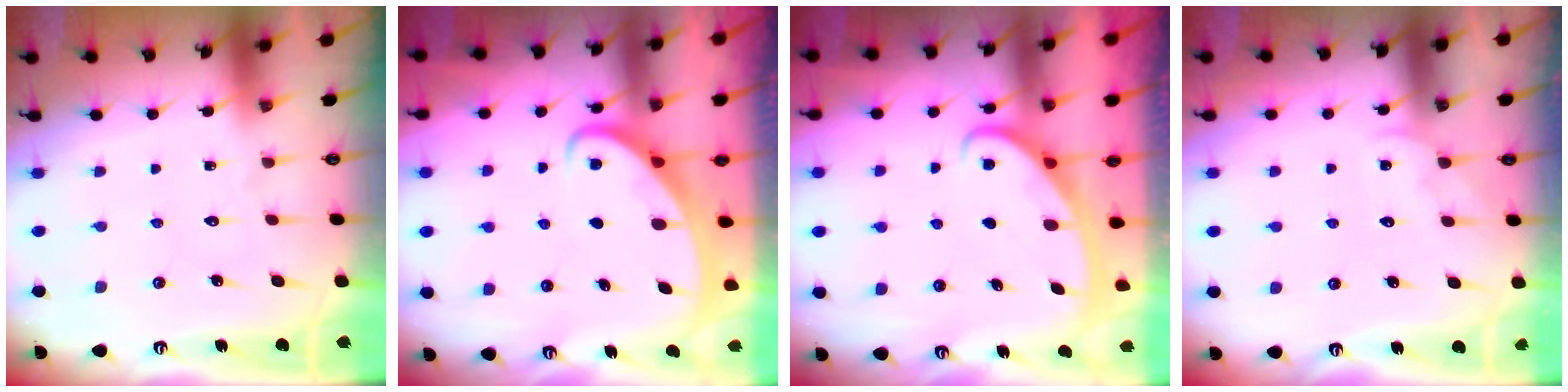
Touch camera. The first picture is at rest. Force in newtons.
{"total": 2.5, "press": 2.5, "slide": 0.3}
{"total": 2.8, "press": 2.8, "slide": 0.4}
{"total": 2.5, "press": 2.5, "slide": 0.4}